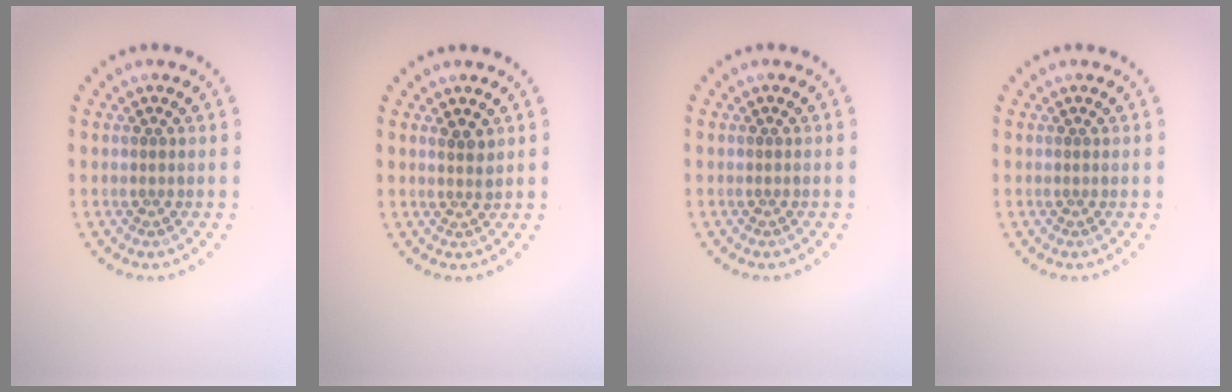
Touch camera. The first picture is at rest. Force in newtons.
{"total": 1.3, "press": 1.1, "slide": 0.7}
{"total": 0.0}
{"total": 0.0}